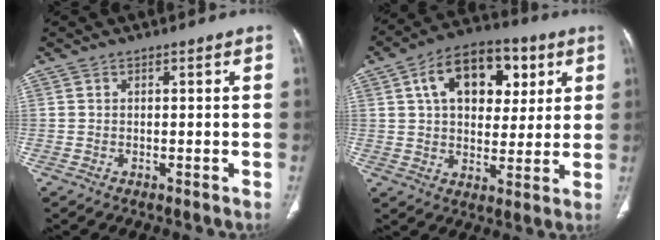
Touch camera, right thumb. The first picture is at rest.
{"total": 16.5, "force": [5.8, 10.6, 11.3], "torque": [-0.138, 0.002, 0.089]}